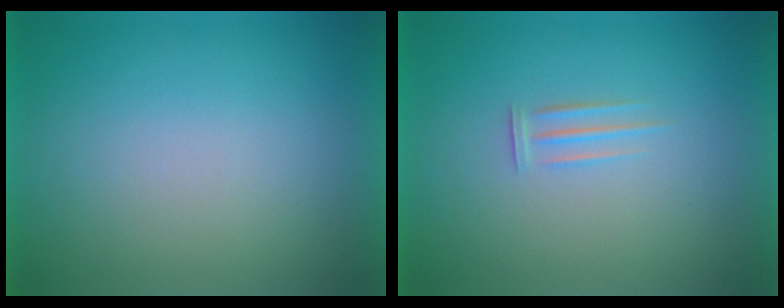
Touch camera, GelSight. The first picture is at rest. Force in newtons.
{"total": 1.9}